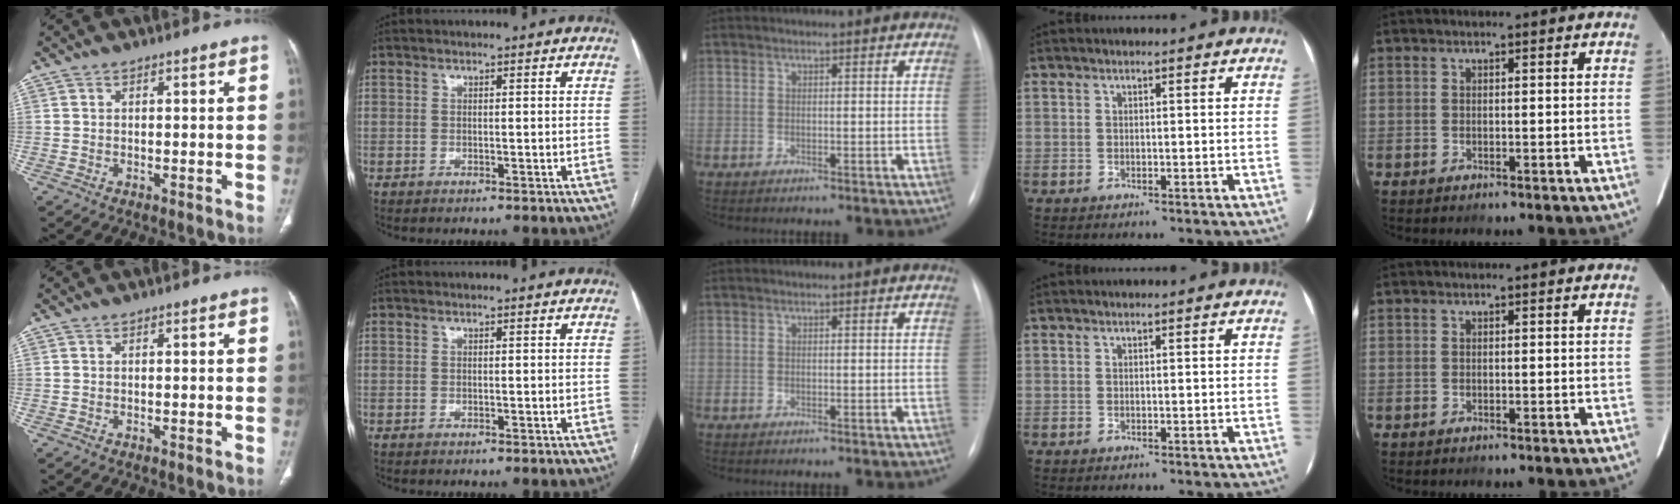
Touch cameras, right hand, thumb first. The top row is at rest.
{}